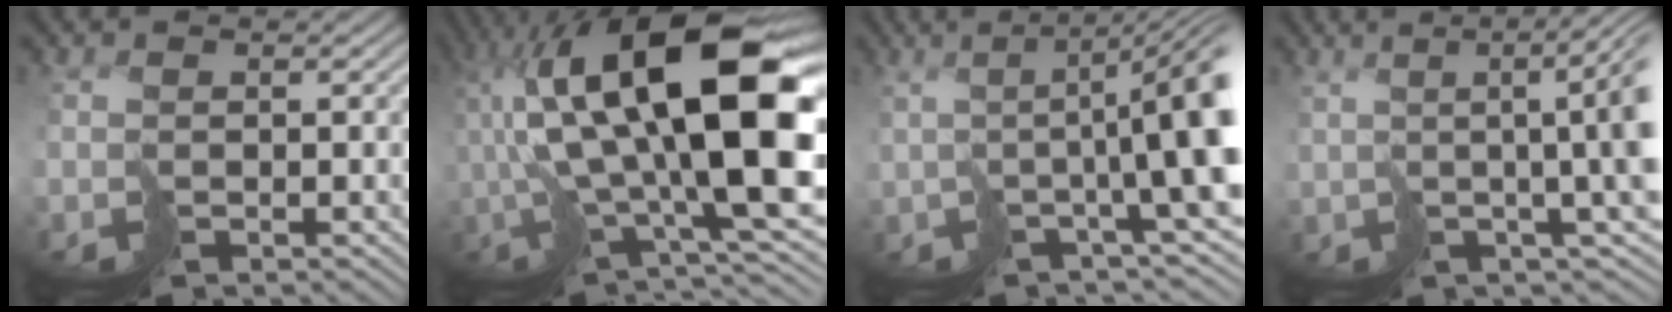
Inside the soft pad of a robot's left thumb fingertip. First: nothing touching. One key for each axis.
{"total": 20.3, "fx": 3.8, "fy": 7.3, "fz": 18.5, "tx": -0.317, "ty": 0.011, "tz": 0.081}
{"total": 11.5, "fx": 1.0, "fy": 1.6, "fz": 11.4, "tx": -0.155, "ty": 0.011, "tz": 0.034}
{"total": 9.8, "fx": 1.9, "fy": 1.2, "fz": 9.6, "tx": -0.134, "ty": 0.014, "tz": 0.043}